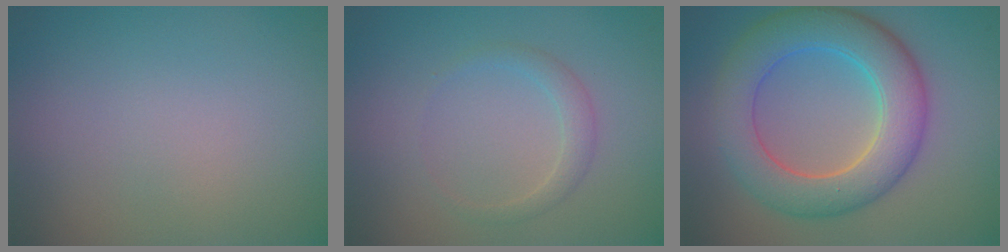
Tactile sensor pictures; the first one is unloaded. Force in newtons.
{"total": 1.5, "press": 1.5, "slide": 0.0}
{"total": 7.5, "press": 7.5, "slide": 0.5}